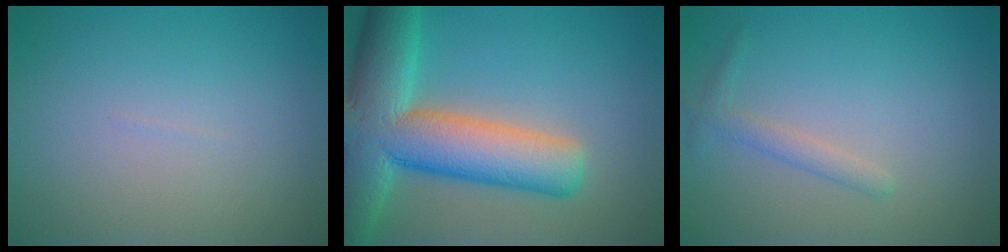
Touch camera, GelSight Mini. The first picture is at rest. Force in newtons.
{"total": 12.1, "press": 12.1, "slide": 0.9}
{"total": 1.5, "press": 1.5, "slide": 0.1}